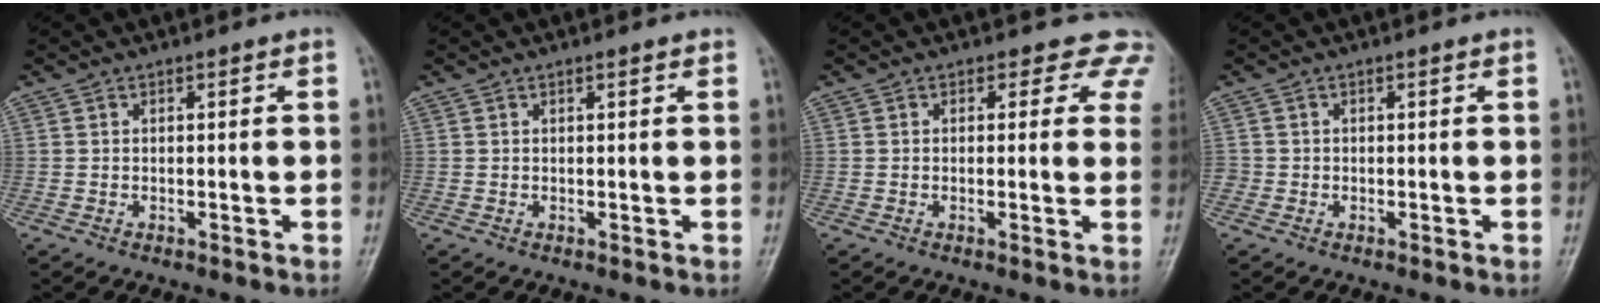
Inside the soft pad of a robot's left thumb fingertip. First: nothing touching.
{"total": 0.8, "force": [0.5, 0.2, 0.5], "torque": [-0.007, 0.000, 0.006]}
{"total": 5.8, "force": [4.5, 3.6, 1.1], "torque": [0.032, -0.014, 0.021]}
{"total": 1.0, "force": [-0.4, 0.9, 0.1], "torque": [0.004, 0.004, -0.012]}